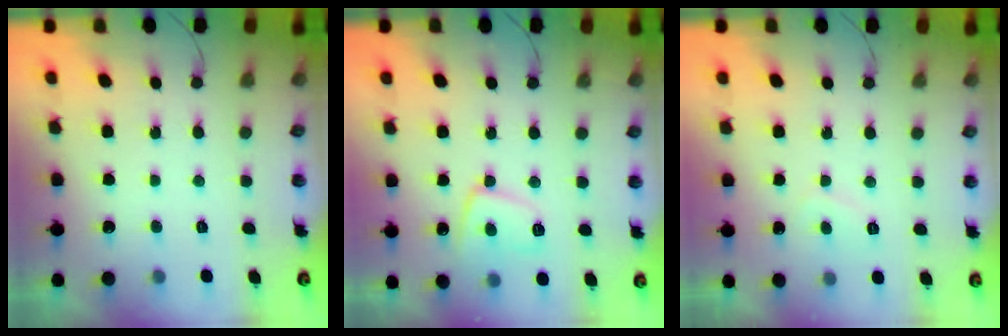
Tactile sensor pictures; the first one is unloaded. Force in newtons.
{"total": 10.6, "press": 10.5, "slide": 0.7}
{"total": 2.2, "press": 2.0, "slide": 0.8}